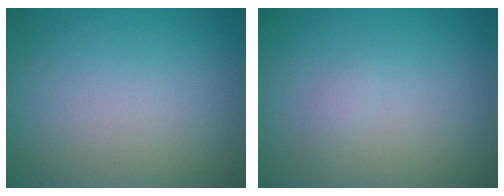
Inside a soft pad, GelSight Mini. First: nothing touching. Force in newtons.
{"total": 0.6, "press": 0.6, "slide": 0.1}